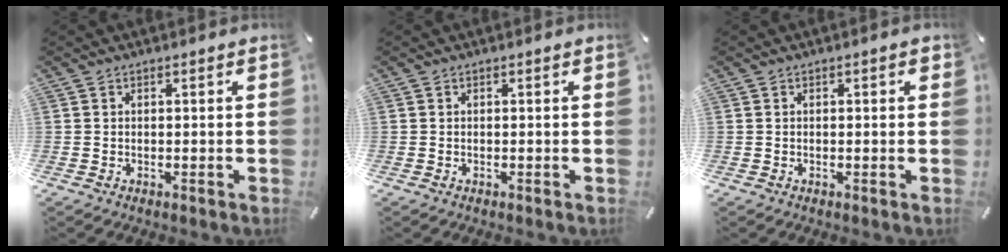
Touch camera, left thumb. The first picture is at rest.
{"total": 0.0}
{"total": 0.7, "force": [0.0, 0.2, 0.7], "torque": [-0.014, 0.001, 0.000]}